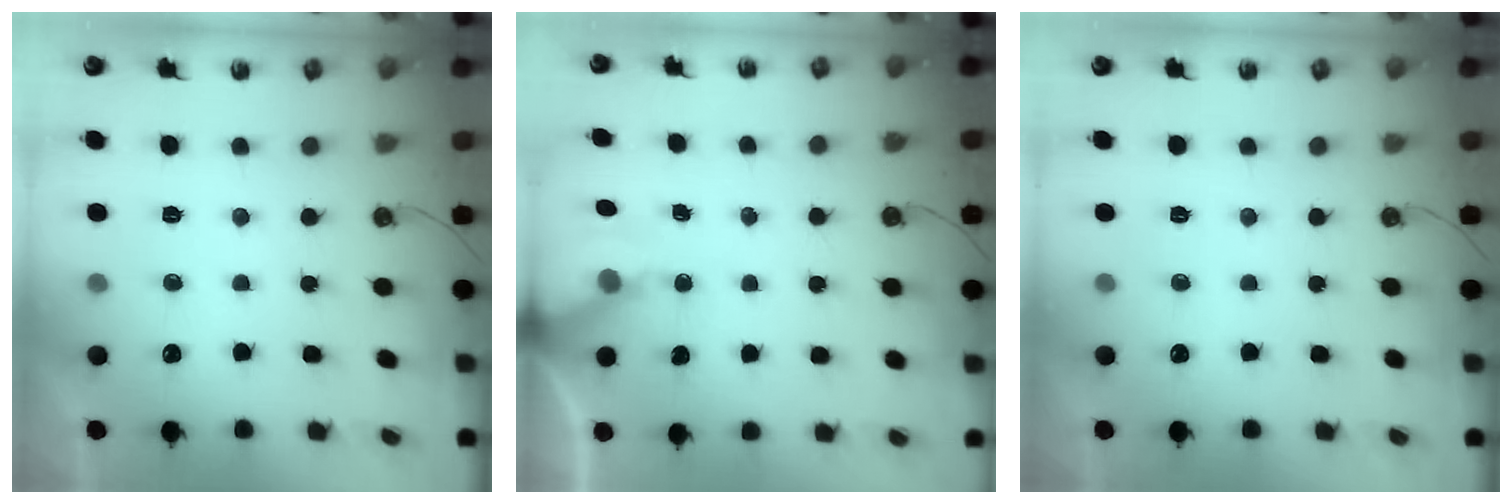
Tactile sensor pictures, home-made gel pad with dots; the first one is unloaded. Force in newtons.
{"total": 6.7, "press": 6.7, "slide": 0.5}
{"total": 0.0}